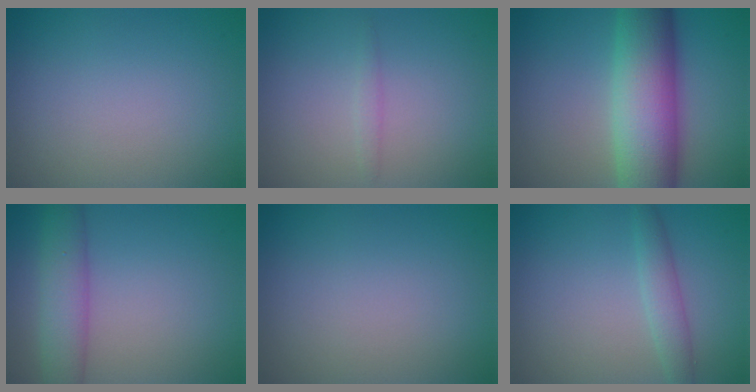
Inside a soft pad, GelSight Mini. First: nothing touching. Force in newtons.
{"total": 0.7, "press": 0.7, "slide": 0.0}
{"total": 11.6, "press": 11.6, "slide": 0.5}
{"total": 4.4, "press": 4.4, "slide": 0.5}
{"total": 0.0}
{"total": 2.3, "press": 2.3, "slide": 0.0}